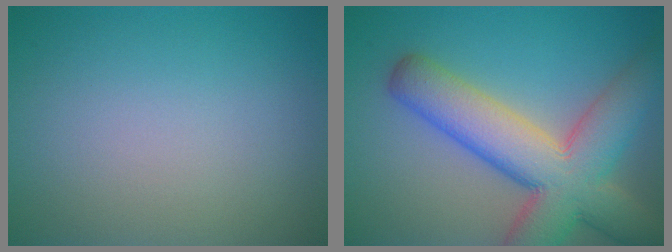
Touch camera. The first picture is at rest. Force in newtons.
{"total": 10.5, "press": 10.4, "slide": 0.9}